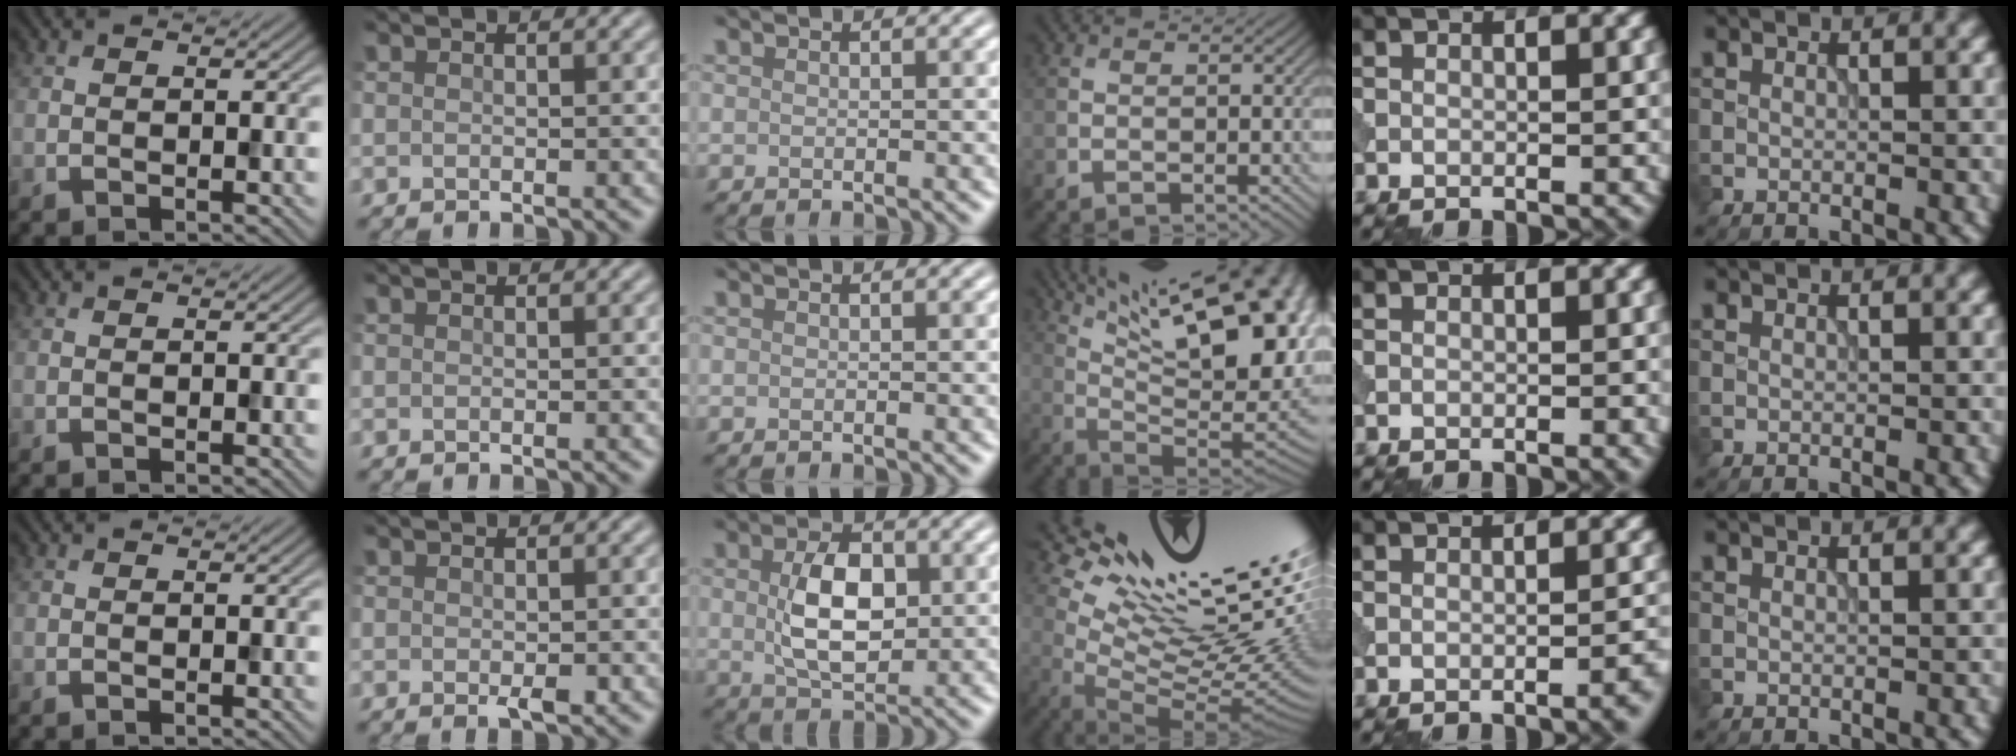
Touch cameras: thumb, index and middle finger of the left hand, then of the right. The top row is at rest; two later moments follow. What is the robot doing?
{"motion": "dispense", "object": "syringe"}